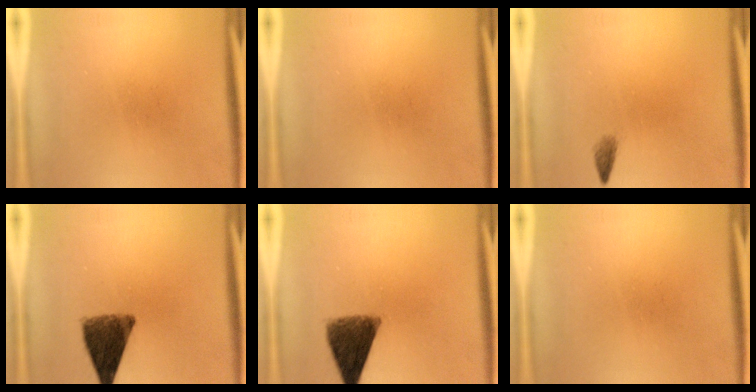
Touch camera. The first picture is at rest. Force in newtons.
{"total": 0.0}
{"total": 1.0}
{"total": 9.3}
{"total": 9.0}
{"total": 0.0}